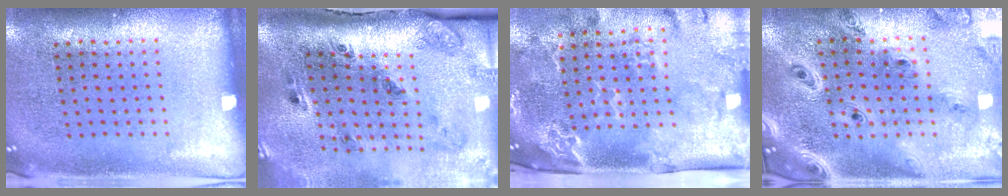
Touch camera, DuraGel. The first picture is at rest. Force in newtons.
{"total": 3.4, "press": 2.1, "slide": 2.6}
{"total": 3.2, "press": 2.4, "slide": 2.1}
{"total": 2.5, "press": 2.2, "slide": 1.2}